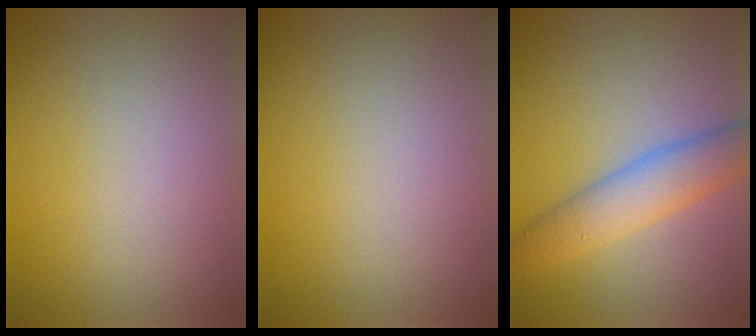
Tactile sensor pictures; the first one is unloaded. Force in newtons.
{"total": 0.0}
{"total": 4.3, "press": 4.3, "slide": 0.2}